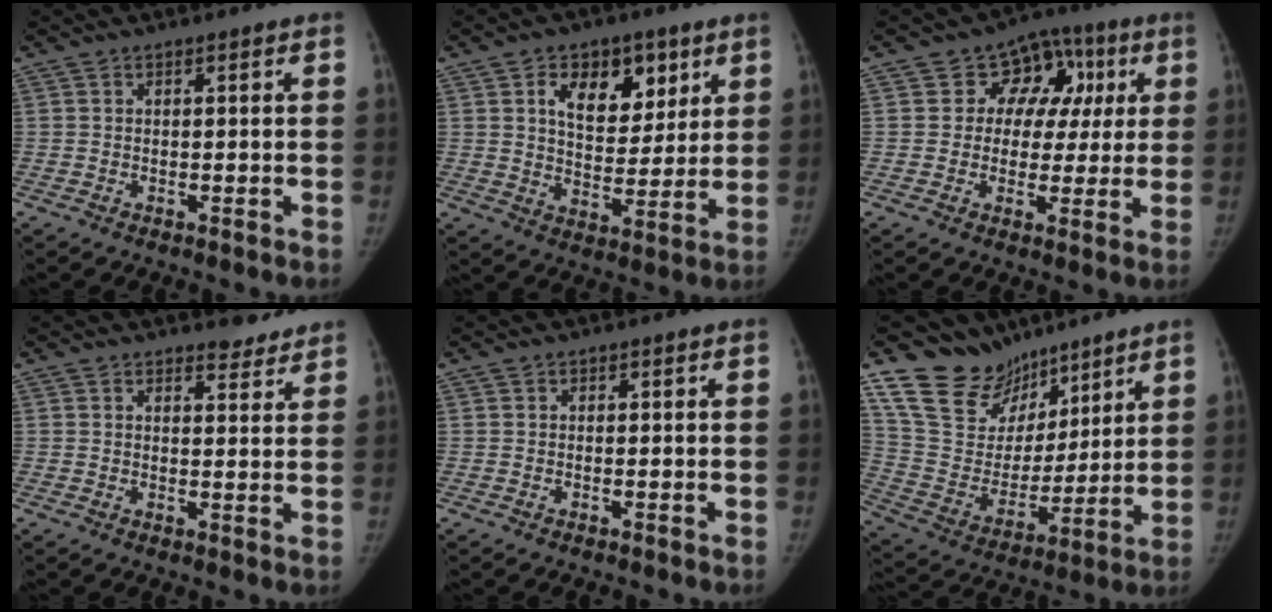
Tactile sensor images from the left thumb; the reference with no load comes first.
{"total": 12.8, "force": [5.8, 8.1, 7.9], "torque": [-0.076, -0.027, 0.096]}
{"total": 10.6, "force": [2.7, 9.0, 5.0], "torque": [-0.002, 0.011, 0.032]}
{"total": 3.4, "force": [3.1, 1.2, 0.4], "torque": [0.015, -0.028, 0.038]}
{"total": 0.0}
{"total": 17.5, "force": [13.7, 10.3, 3.2], "torque": [-0.013, -0.085, 0.261]}